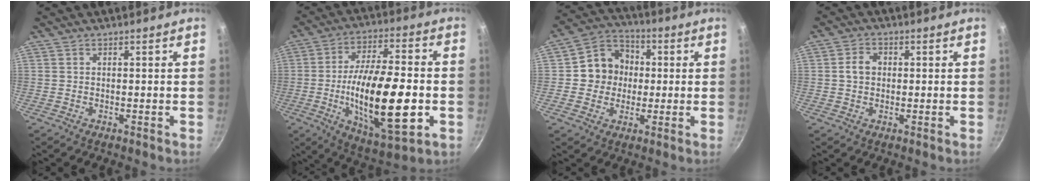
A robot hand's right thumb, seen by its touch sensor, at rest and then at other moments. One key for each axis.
{"total": 23.3, "fx": -4.3, "fy": 8.5, "fz": 21.3, "tx": -0.354, "ty": 0.012, "tz": -0.065}
{"total": 10.6, "fx": 0.4, "fy": 9.6, "fz": 4.3, "tx": -0.029, "ty": 0.021, "tz": -0.010}
{"total": 3.7, "fx": 0.3, "fy": 3.0, "fz": 2.2, "tx": -0.027, "ty": 0.011, "tz": -0.001}